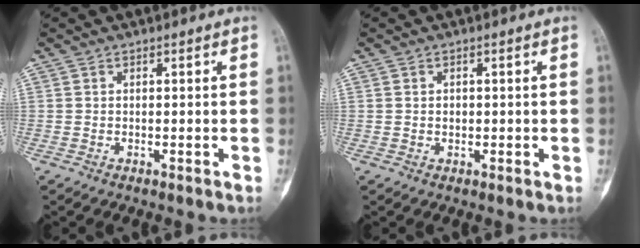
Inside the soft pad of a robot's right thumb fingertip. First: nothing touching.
{"total": 1.1, "force": [0.0, 1.0, 0.5], "torque": [-0.007, 0.003, 0.000]}